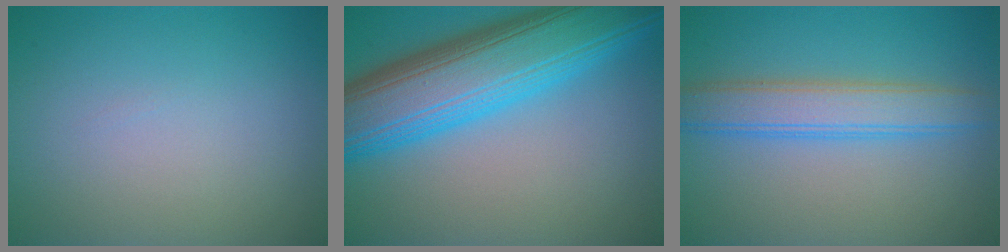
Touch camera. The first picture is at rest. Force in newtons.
{"total": 12.1, "press": 12.1, "slide": 0.4}
{"total": 4.5, "press": 4.5, "slide": 0.2}